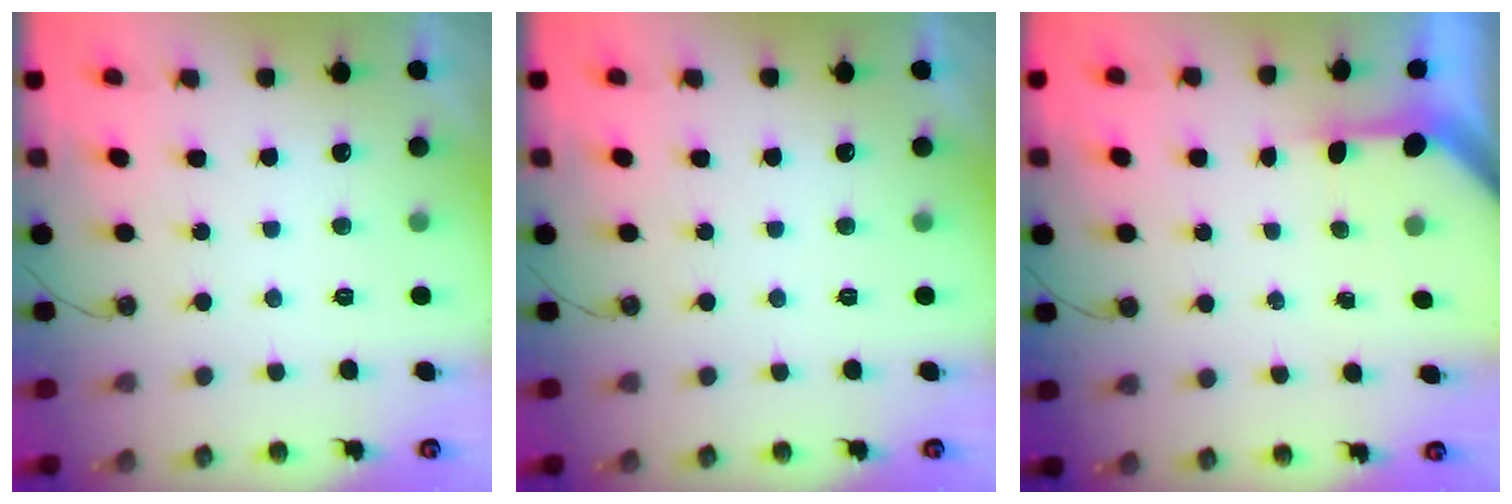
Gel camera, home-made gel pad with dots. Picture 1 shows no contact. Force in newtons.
{"total": 0.0}
{"total": 3.0, "press": 3.0, "slide": 0.3}